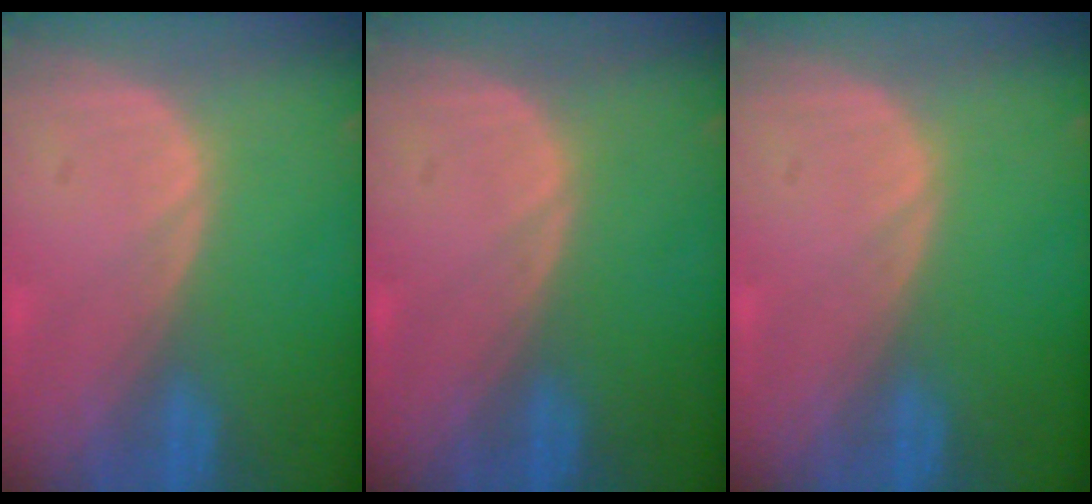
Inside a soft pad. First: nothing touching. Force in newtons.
{"total": 0.0}
{"total": 0.0}